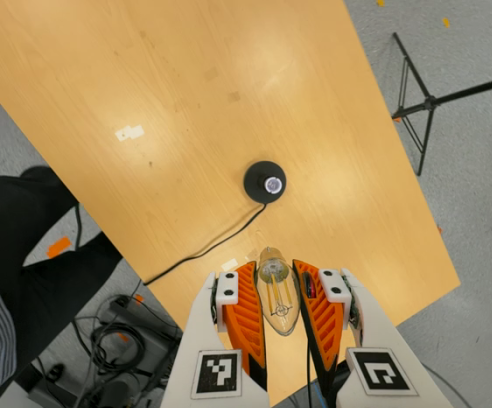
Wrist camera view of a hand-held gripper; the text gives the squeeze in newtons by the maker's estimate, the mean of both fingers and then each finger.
{"total": 21.8, "left": 23.8, "right": 19.8}